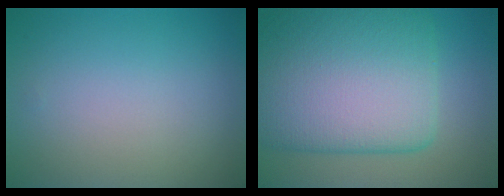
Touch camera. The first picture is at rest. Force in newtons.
{"total": 11.9, "press": 11.9, "slide": 0.4}